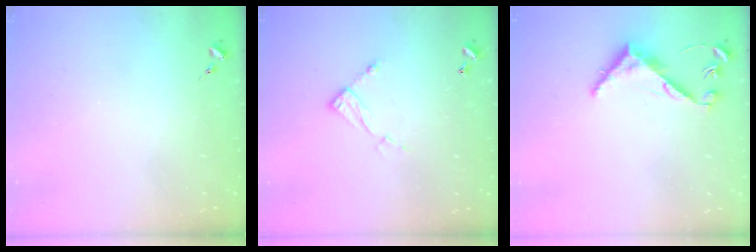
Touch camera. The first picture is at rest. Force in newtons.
{"total": 8.7, "press": 8.7, "slide": 0.4}
{"total": 7.7, "press": 7.7, "slide": 0.5}